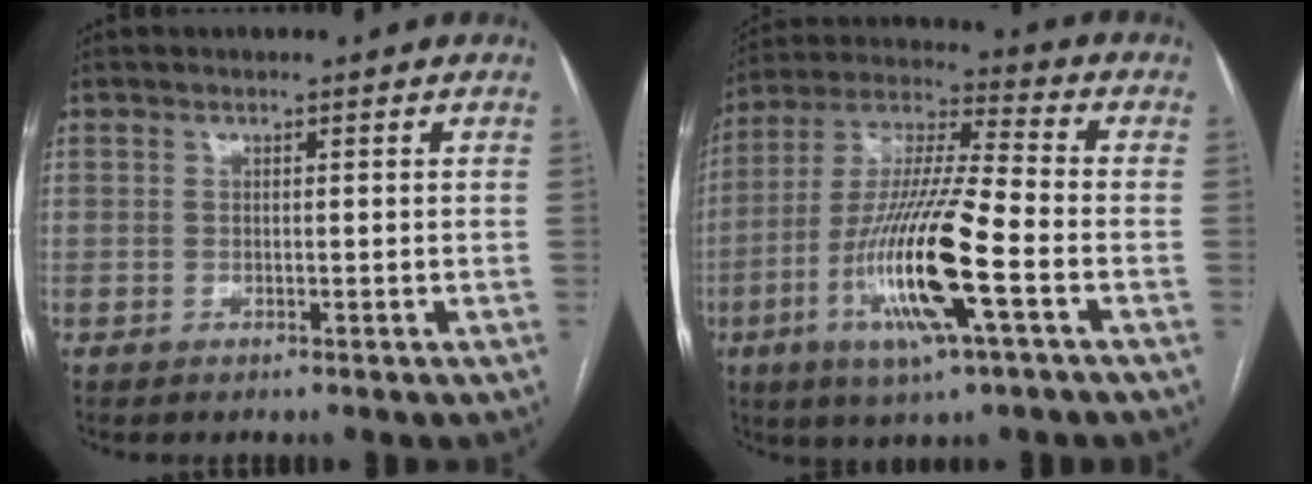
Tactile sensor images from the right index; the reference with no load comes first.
{"total": 17.3, "force": [-5.5, 1.2, 16.3], "torque": [-0.329, -0.013, -0.102]}